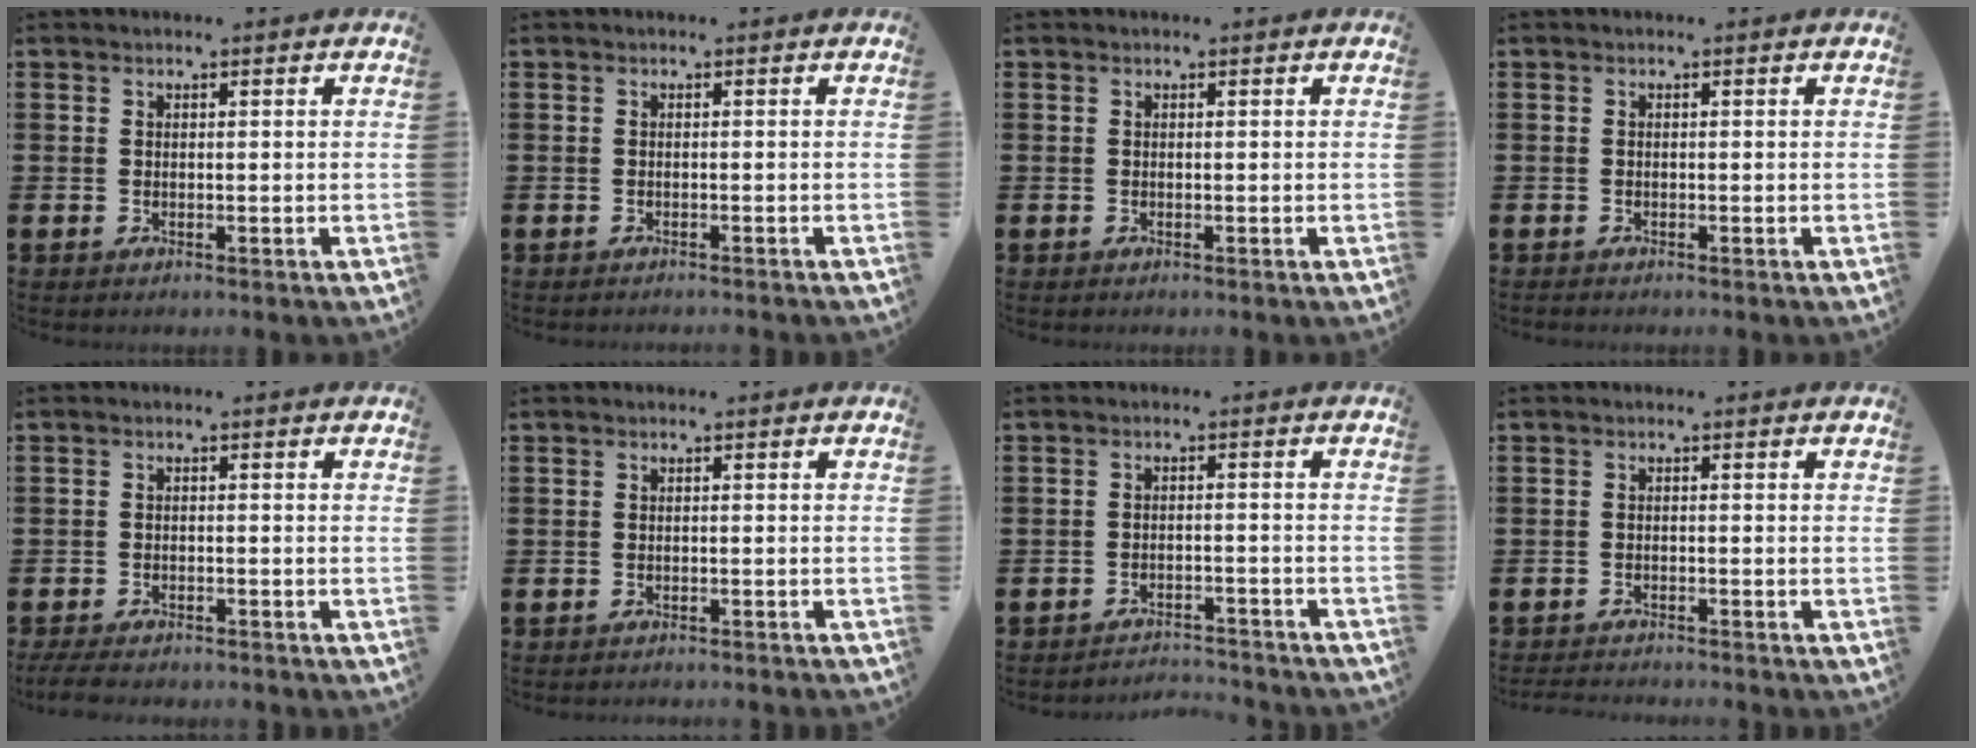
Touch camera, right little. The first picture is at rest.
{"total": 0.5, "force": [-0.5, -0.2, 0.0], "torque": [0.001, -0.001, -0.011]}
{"total": 0.0}
{"total": 0.0}
{"total": 2.1, "force": [-2.0, 0.3, 0.6], "torque": [-0.012, 0.005, -0.040]}
{"total": 0.7, "force": [-0.7, -0.1, 0.0], "torque": [0.000, -0.001, -0.015]}
{"total": 2.4, "force": [-2.4, -0.1, -0.2], "torque": [-0.003, 0.004, -0.054]}
{"total": 1.4, "force": [-1.4, -0.1, 0.1], "torque": [-0.002, 0.002, -0.027]}